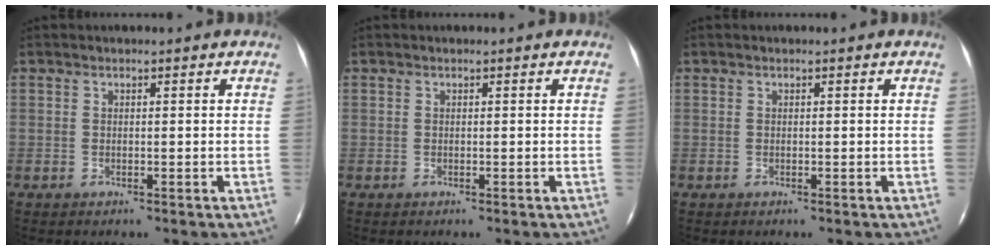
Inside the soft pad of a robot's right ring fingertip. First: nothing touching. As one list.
[{"total": 0.0}, {"total": 0.0}]